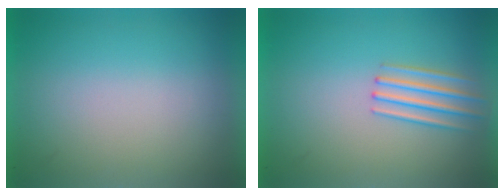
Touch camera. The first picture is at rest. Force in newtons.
{"total": 2.1}